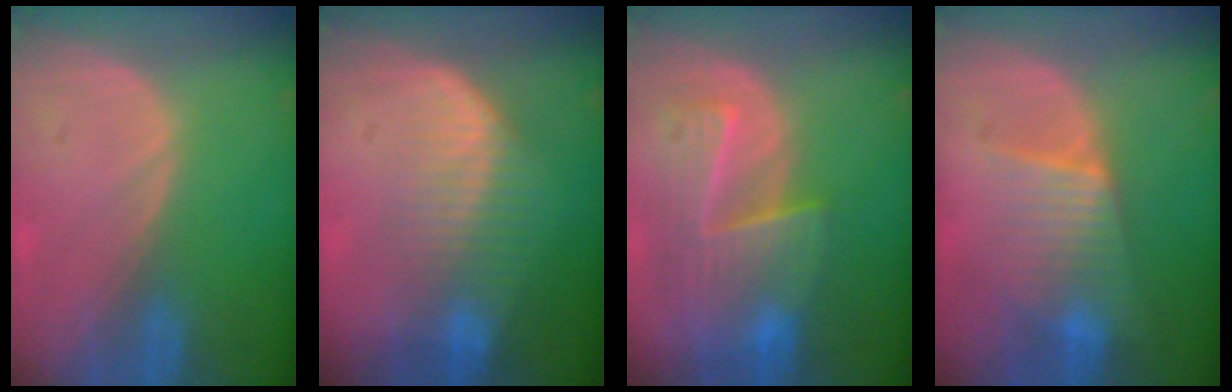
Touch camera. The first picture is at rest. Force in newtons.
{"total": 7.2, "press": 6.7, "slide": 2.7}
{"total": 9.1, "press": 8.2, "slide": 3.9}
{"total": 6.3, "press": 6.2, "slide": 0.8}